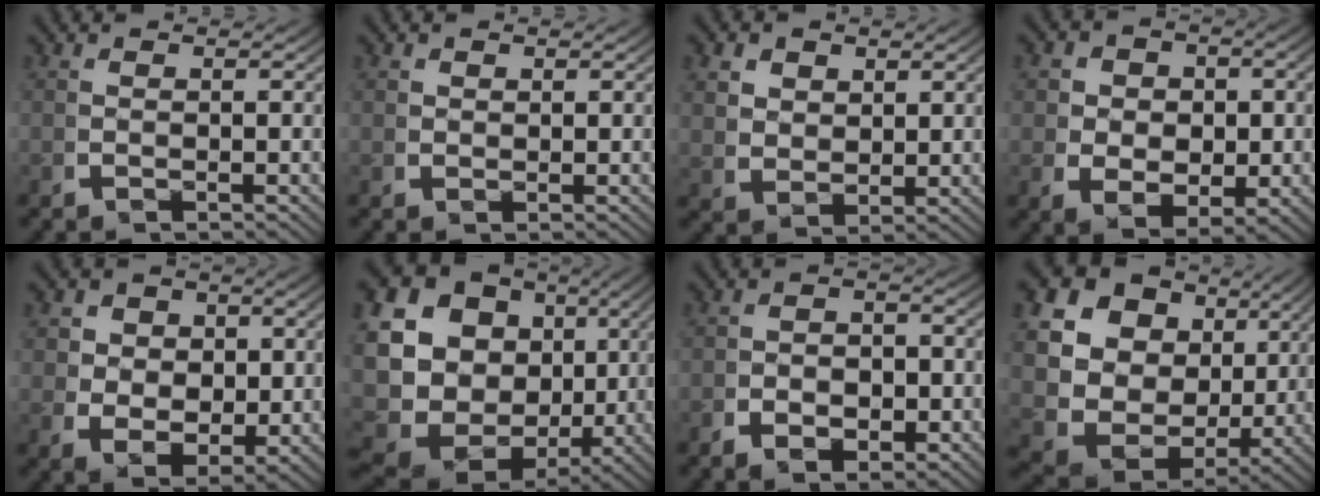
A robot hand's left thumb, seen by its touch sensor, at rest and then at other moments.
{"total": 0.7, "force": [0.6, 0.5, 0.1], "torque": [0.007, 0.002, 0.013]}
{"total": 3.0, "force": [1.2, 2.4, 1.4], "torque": [-0.028, -0.013, 0.033]}
{"total": 6.0, "force": [-0.3, 4.7, 3.7], "torque": [-0.064, -0.023, 0.001]}
{"total": 6.8, "force": [-0.2, 5.4, 4.2], "torque": [-0.081, -0.029, 0.006]}
{"total": 19.1, "force": [0.5, 15.6, 11.1], "torque": [-0.253, -0.037, 0.007]}
{"total": 3.4, "force": [-1.2, 2.3, 2.1], "torque": [-0.018, -0.006, -0.025]}
{"total": 18.5, "force": [1.6, 14.9, 10.8], "torque": [-0.237, -0.031, 0.019]}